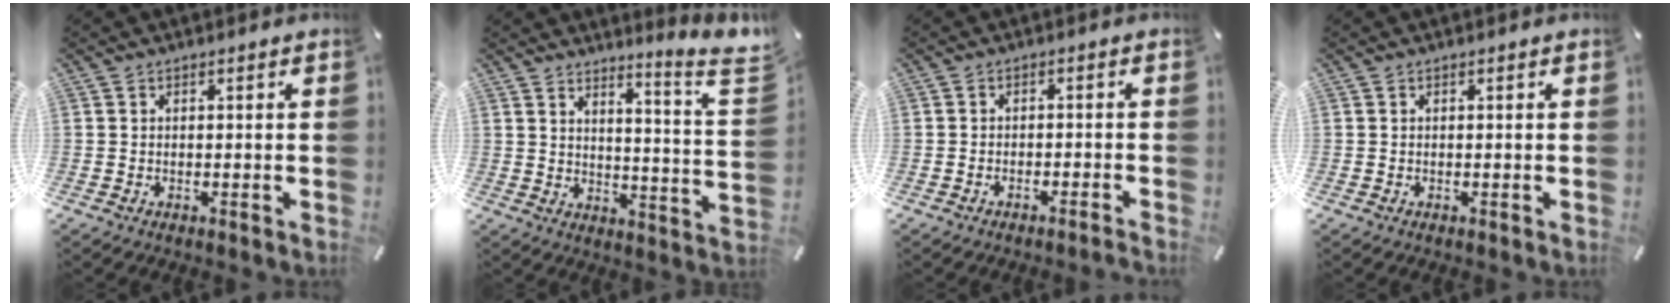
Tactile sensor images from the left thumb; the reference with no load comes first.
{"total": 6.3, "force": [5.3, -0.2, 3.4], "torque": [-0.048, -0.068, 0.080]}
{"total": 2.0, "force": [-1.8, 0.2, 1.0], "torque": [-0.019, 0.007, -0.033]}
{"total": 0.0}